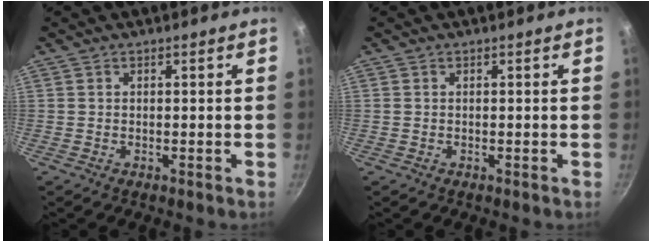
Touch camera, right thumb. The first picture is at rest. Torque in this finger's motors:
{"motor_torque": [-0.04, -0.25, 0.28, 0.02, 0.00]}